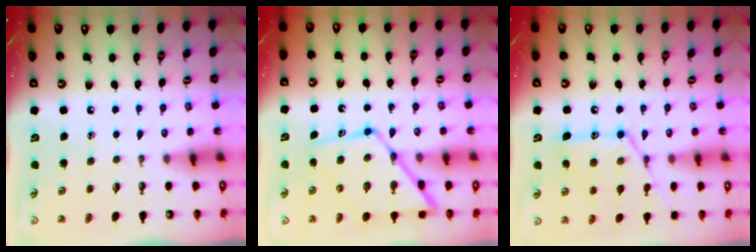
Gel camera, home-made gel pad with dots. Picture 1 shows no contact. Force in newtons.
{"total": 13.3, "press": 13.3, "slide": 1.1}
{"total": 14.4, "press": 14.3, "slide": 1.1}